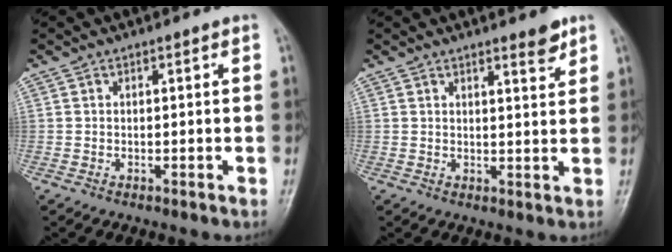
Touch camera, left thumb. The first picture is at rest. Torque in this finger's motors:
{"motor_torque": [0.05, 0.00, -0.15, -0.36, 0.06]}